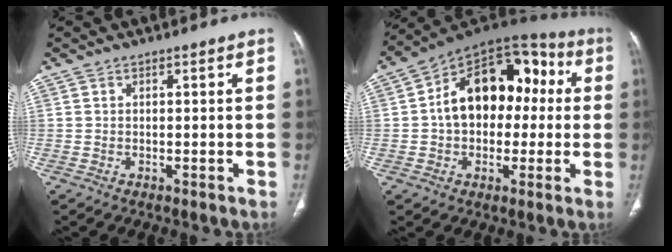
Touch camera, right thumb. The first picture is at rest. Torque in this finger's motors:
{"motor_torque": [1.30, 3.55, 1.81, -0.20, 0.15]}